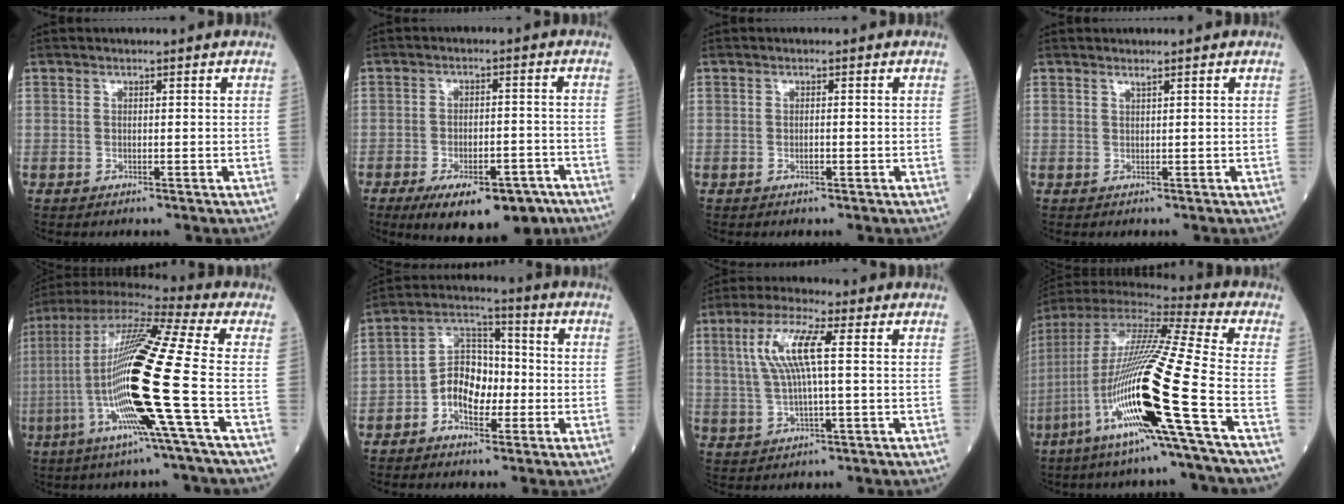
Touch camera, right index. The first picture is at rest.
{"total": 13.4, "force": [-8.8, 5.5, 8.5], "torque": [-0.108, 0.002, -0.126]}
{"total": 0.8, "force": [-0.2, 0.3, 0.8], "torque": [-0.017, -0.001, -0.003]}
{"total": 0.6, "force": [0.5, -0.2, 0.3], "torque": [-0.012, -0.007, 0.013]}
{"total": 21.1, "force": [-4.5, -1.1, 20.6], "torque": [-0.425, -0.021, -0.107]}
{"total": 8.3, "force": [-2.4, 5.2, 6.0], "torque": [-0.112, 0.027, -0.049]}
{"total": 8.5, "force": [1.8, 0.9, 8.2], "torque": [-0.177, 0.014, 0.036]}
{"total": 23.2, "force": [-8.2, -1.1, 21.7], "torque": [-0.443, -0.037, -0.169]}